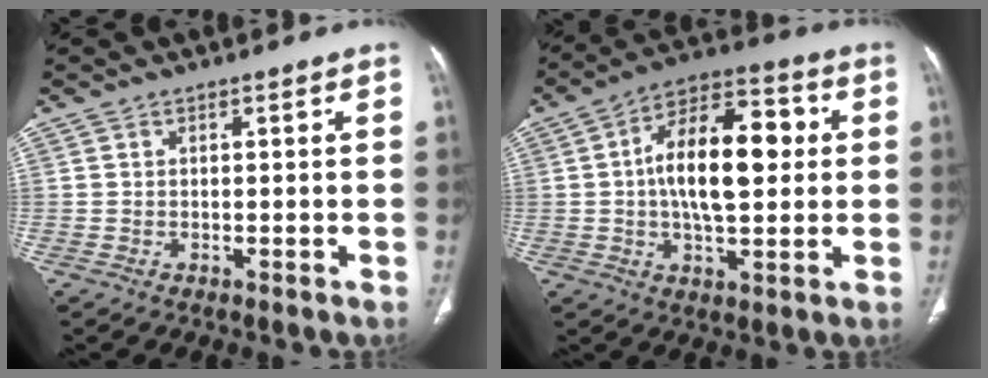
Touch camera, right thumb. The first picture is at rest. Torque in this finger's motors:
{"motor_torque": [1.00, 1.55, 0.22, 0.21, 0.25]}